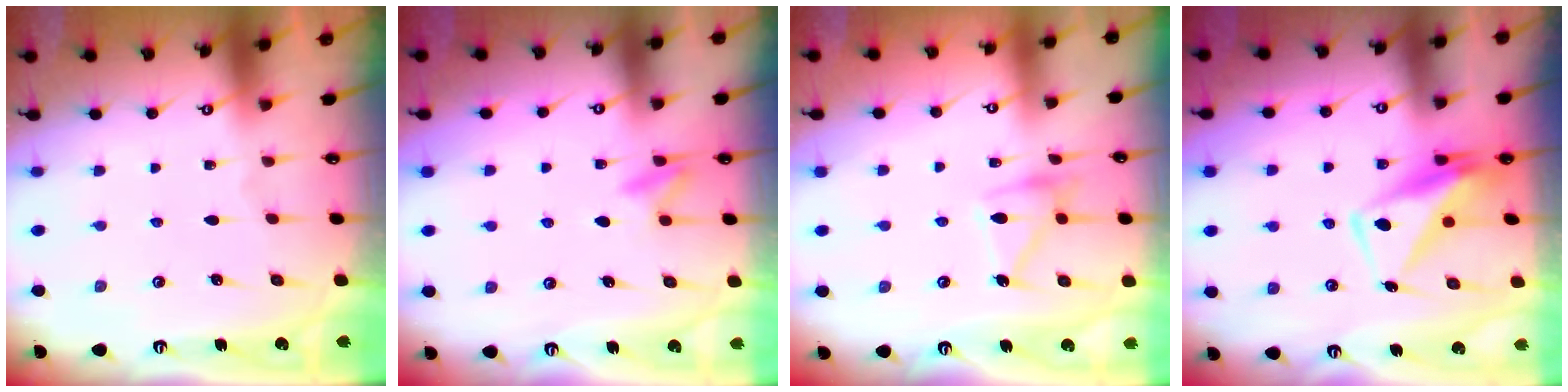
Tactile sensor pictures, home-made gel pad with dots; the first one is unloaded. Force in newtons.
{"total": 8.7, "press": 8.7, "slide": 0.8}
{"total": 12.8, "press": 12.8, "slide": 1.0}
{"total": 10.9, "press": 10.8, "slide": 1.6}